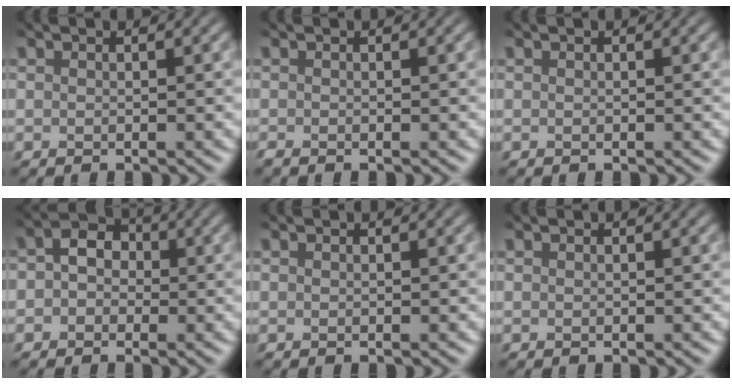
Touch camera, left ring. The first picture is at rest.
{"total": 1.1, "force": [-0.8, 0.1, 0.7], "torque": [-0.012, 0.005, 0.002]}
{"total": 0.0}
{"total": 2.1, "force": [-1.4, 1.7, 0.2], "torque": [-0.005, 0.004, -0.022]}
{"total": 0.0}
{"total": 0.0}